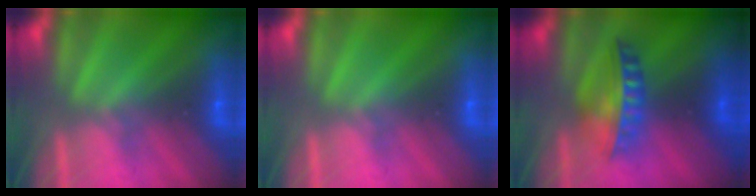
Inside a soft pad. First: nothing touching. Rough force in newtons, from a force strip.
{"total": 0.0}
{"total": 7.0}